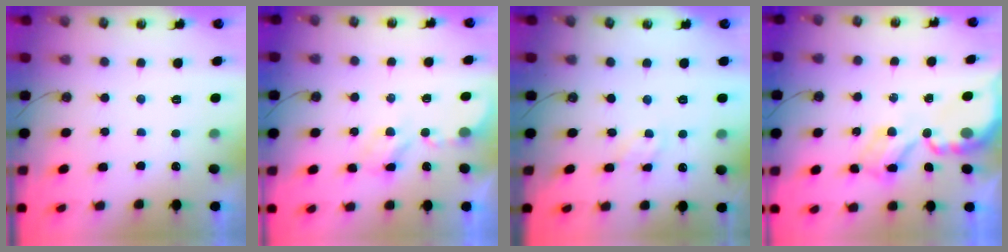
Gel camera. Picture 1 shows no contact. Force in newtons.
{"total": 3.5, "press": 3.4, "slide": 0.5}
{"total": 3.2, "press": 3.2, "slide": 0.2}
{"total": 4.9, "press": 4.9, "slide": 0.3}